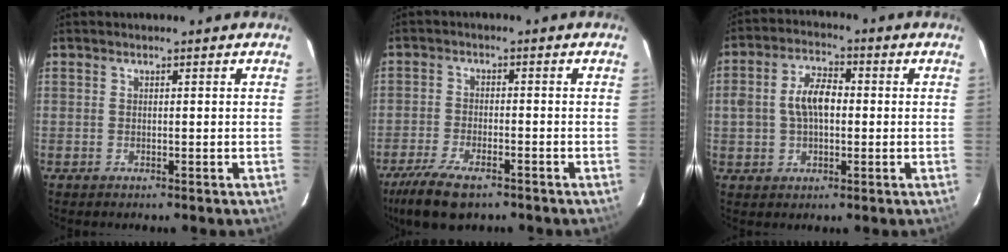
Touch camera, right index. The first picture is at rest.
{"total": 10.5, "force": [-7.5, 3.9, 6.2], "torque": [-0.151, -0.025, -0.138]}
{"total": 7.6, "force": [0.0, 4.6, 6.0], "torque": [-0.117, 0.019, 0.004]}